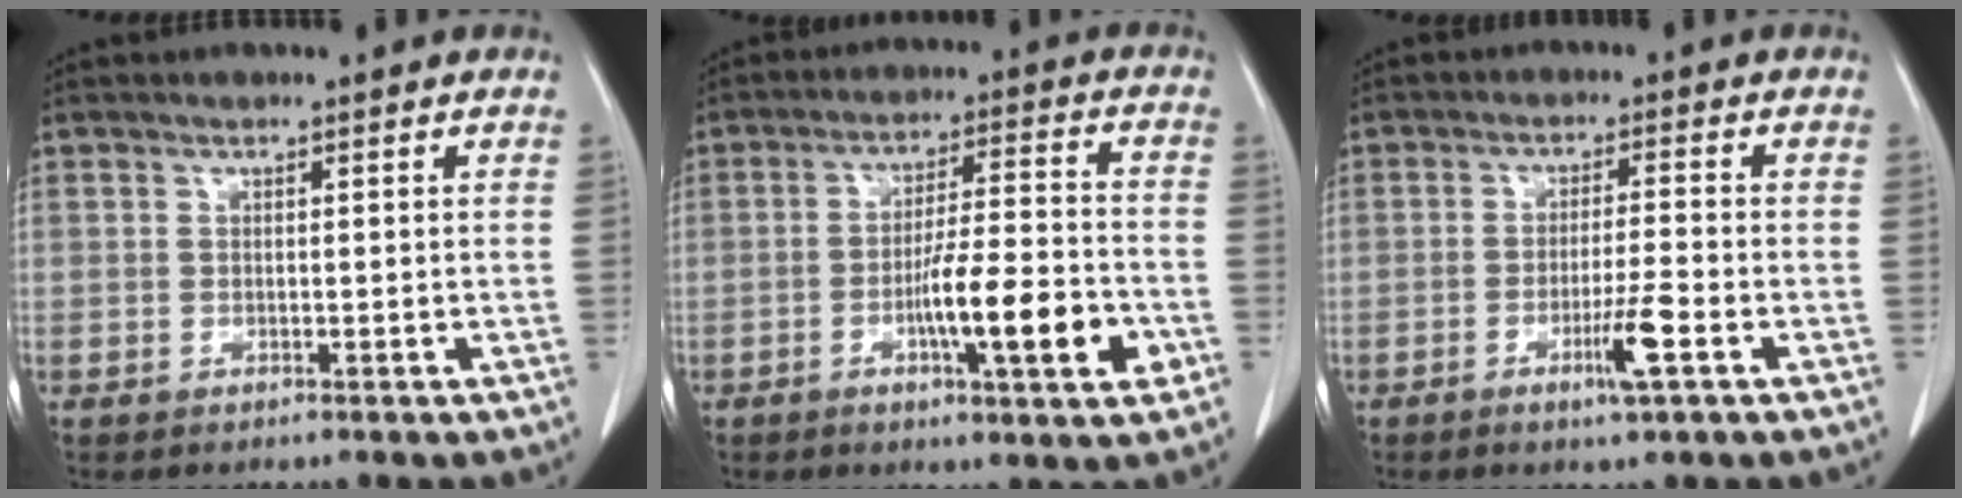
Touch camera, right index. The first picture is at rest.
{"total": 13.1, "force": [-4.3, 1.7, 12.3], "torque": [-0.197, 0.004, -0.065]}
{"total": 6.0, "force": [-2.7, 0.2, 5.4], "torque": [-0.095, -0.007, -0.046]}